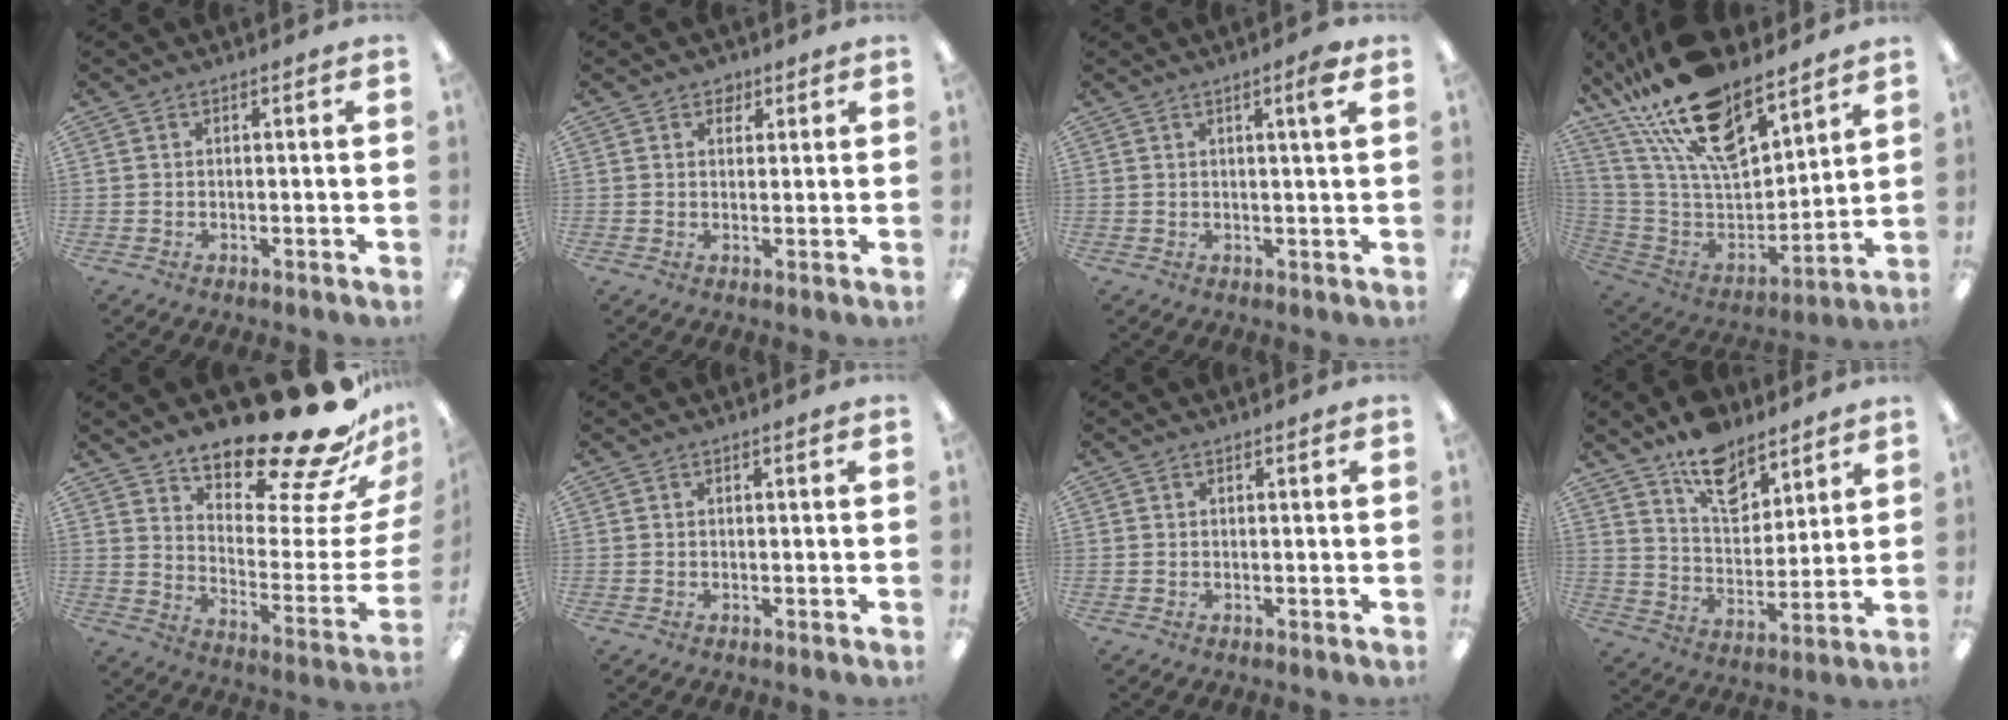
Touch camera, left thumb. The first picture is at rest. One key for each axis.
{"total": 2.5, "fx": 1.7, "fy": 1.7, "fz": 0.6, "tx": 0.001, "ty": -0.003, "tz": 0.029}
{"total": 3.6, "fx": 2.1, "fy": 0.1, "fz": 2.9, "tx": -0.045, "ty": -0.004, "tz": 0.029}
{"total": 24.0, "fx": 17.6, "fy": 9.4, "fz": 13.3, "tx": -0.240, "ty": -0.105, "tz": 0.311}
{"total": 24.2, "fx": 19.9, "fy": 6.8, "fz": 12.0, "tx": -0.151, "ty": -0.149, "tz": 0.323}
{"total": 0.0}
{"total": 0.0}
{"total": 12.9, "fx": 9.9, "fy": 6.6, "fz": 5.1, "tx": -0.069, "ty": -0.063, "tz": 0.180}